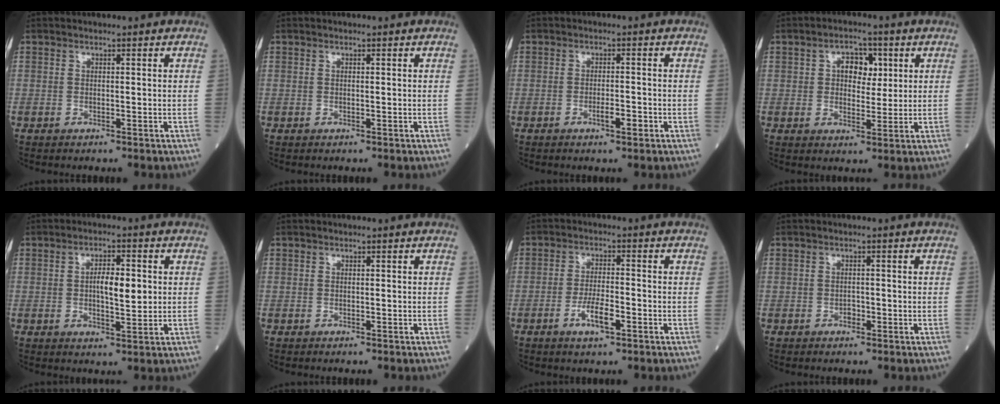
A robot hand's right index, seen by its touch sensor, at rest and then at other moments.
{"total": 0.0}
{"total": 2.3, "force": [-1.1, 0.2, 2.0], "torque": [-0.032, 0.001, -0.019]}
{"total": 5.3, "force": [1.6, 3.3, 3.9], "torque": [-0.056, 0.015, 0.025]}
{"total": 5.6, "force": [0.5, 1.6, 5.3], "torque": [-0.088, 0.005, 0.009]}
{"total": 0.0}
{"total": 4.8, "force": [-2.2, 1.0, 4.1], "torque": [-0.081, -0.001, -0.040]}
{"total": 0.7, "force": [-0.5, 0.3, 0.4], "torque": [-0.006, 0.003, -0.009]}